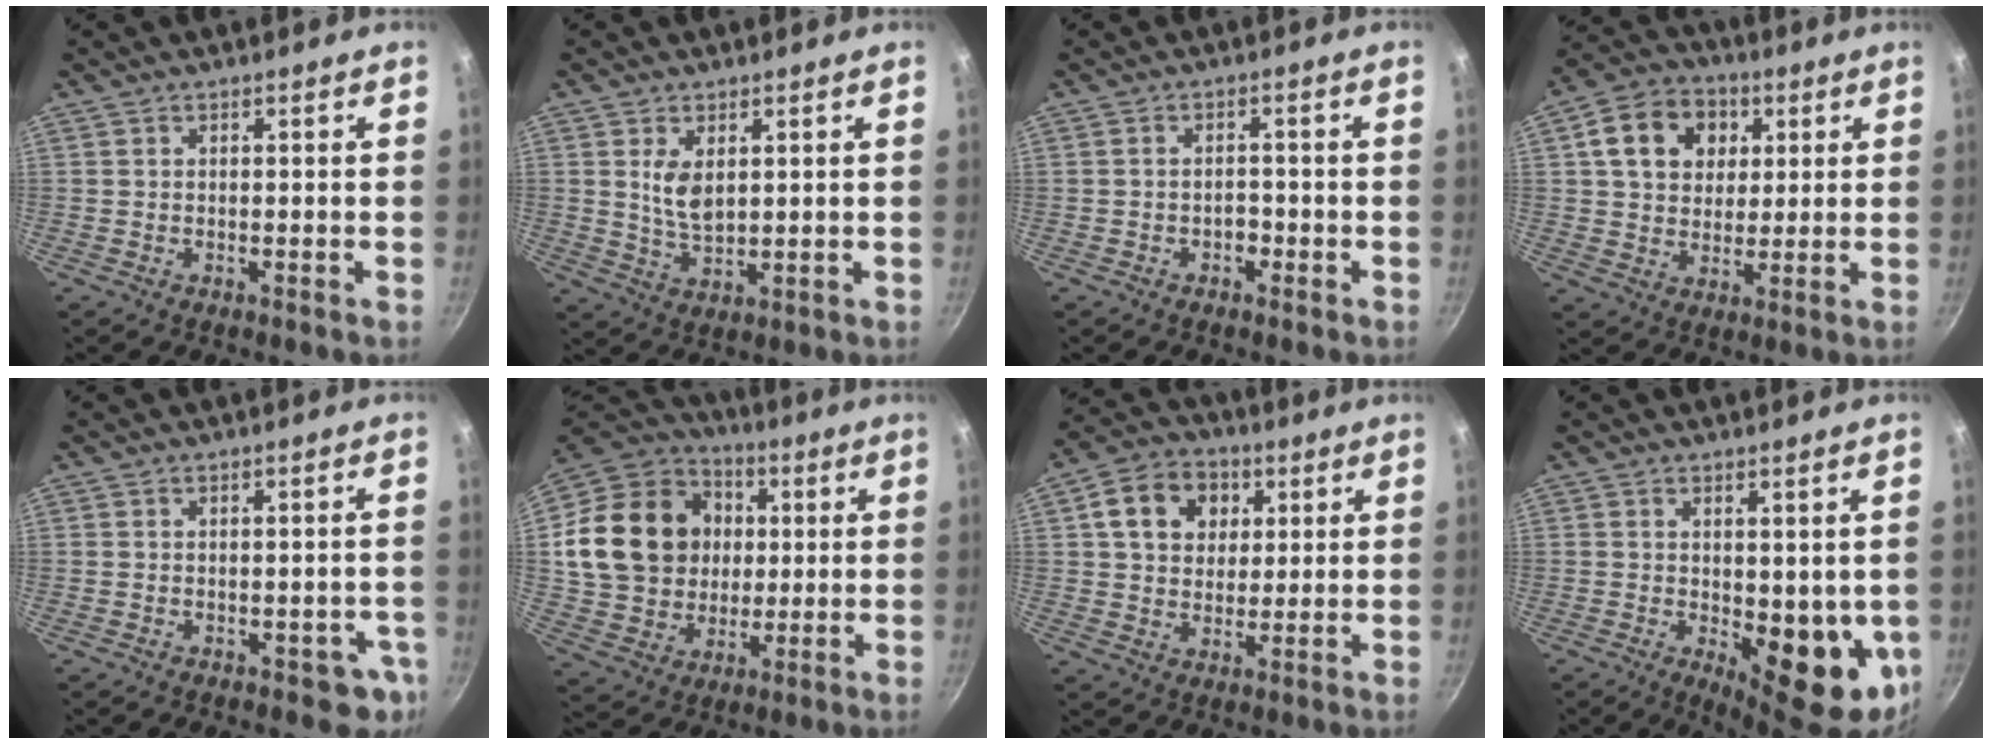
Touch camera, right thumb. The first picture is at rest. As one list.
[{"total": 5.7, "force": [1.8, 3.2, 4.4], "torque": [-0.073, -0.023, 0.039]}, {"total": 1.9, "force": [-1.0, 1.3, 0.9], "torque": [-0.006, 0.016, -0.012]}, {"total": 13.0, "force": [4.0, 10.3, 6.8], "torque": [-0.093, 0.006, 0.058]}, {"total": 5.2, "force": [-1.8, 3.3, 3.6], "torque": [-0.012, 0.016, -0.013]}, {"total": 22.9, "force": [3.0, 19.1, 12.3], "torque": [-0.201, 0.021, 0.060]}, {"total": 11.5, "force": [3.6, 9.1, 6.0], "torque": [-0.079, 0.006, 0.050]}, {"total": 13.7, "force": [-1.6, 6.3, 12.1], "torque": [-0.134, -0.024, -0.008]}]